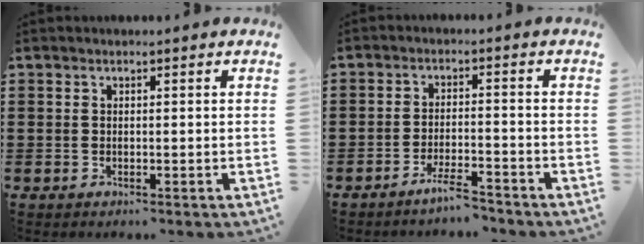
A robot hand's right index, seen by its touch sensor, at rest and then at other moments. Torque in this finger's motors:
{"motor_torque": [0.16, 0.70, -0.14, -0.08]}